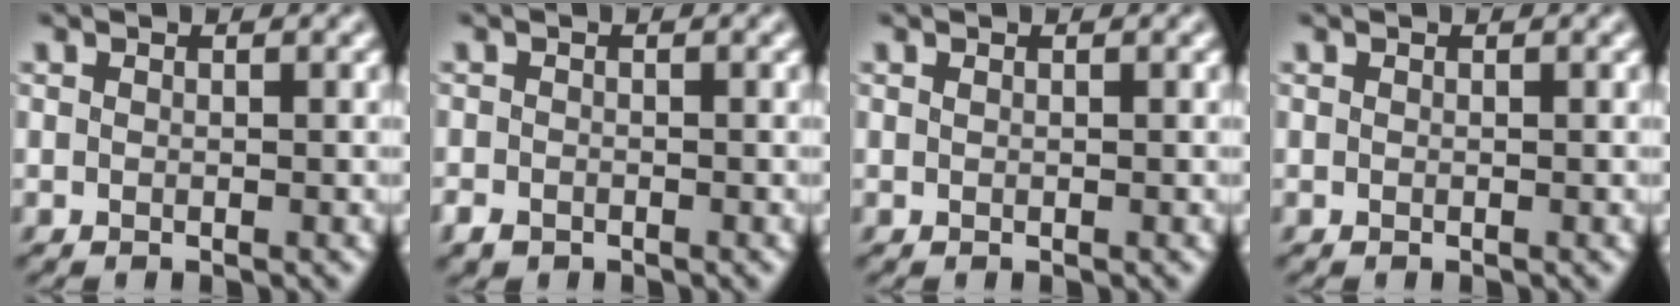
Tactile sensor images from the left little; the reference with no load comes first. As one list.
[{"total": 1.2, "force": [-0.8, 0.9, 0.3], "torque": [-0.004, -0.003, -0.019]}, {"total": 0.0}, {"total": 0.0}]